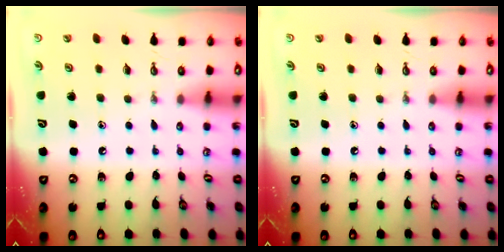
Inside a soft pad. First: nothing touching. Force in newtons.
{"total": 0.0}